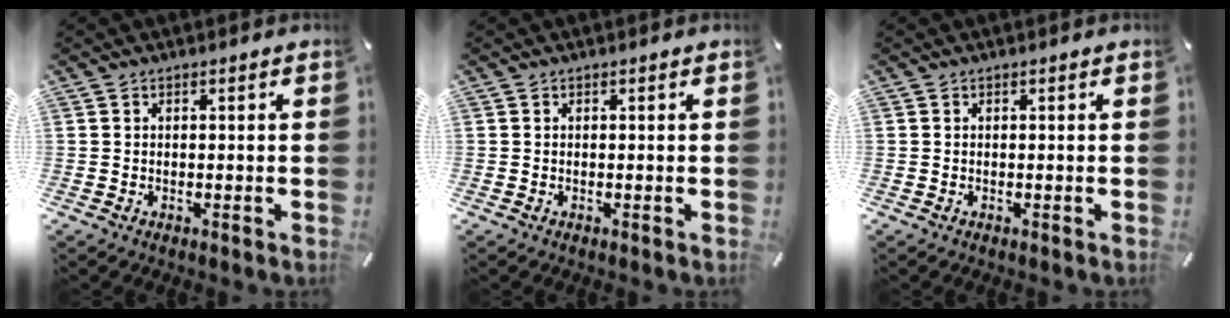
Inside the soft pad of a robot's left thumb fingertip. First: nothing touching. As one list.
[{"total": 0.0}, {"total": 0.0}]